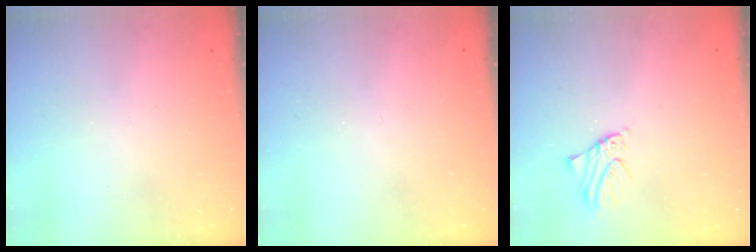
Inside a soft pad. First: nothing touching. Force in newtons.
{"total": 0.0}
{"total": 1.6, "press": 1.6, "slide": 0.1}